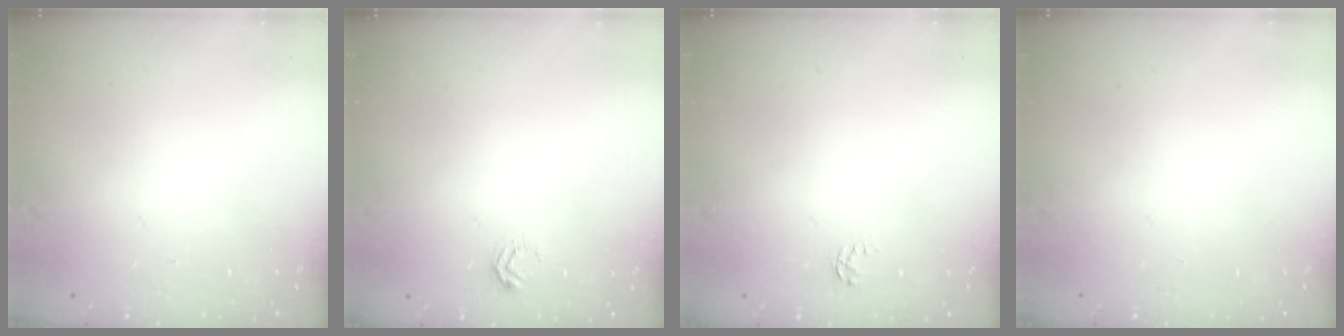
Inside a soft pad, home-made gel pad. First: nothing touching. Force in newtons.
{"total": 4.1, "press": 4.1, "slide": 0.4}
{"total": 2.6, "press": 2.6, "slide": 0.3}
{"total": 0.0}